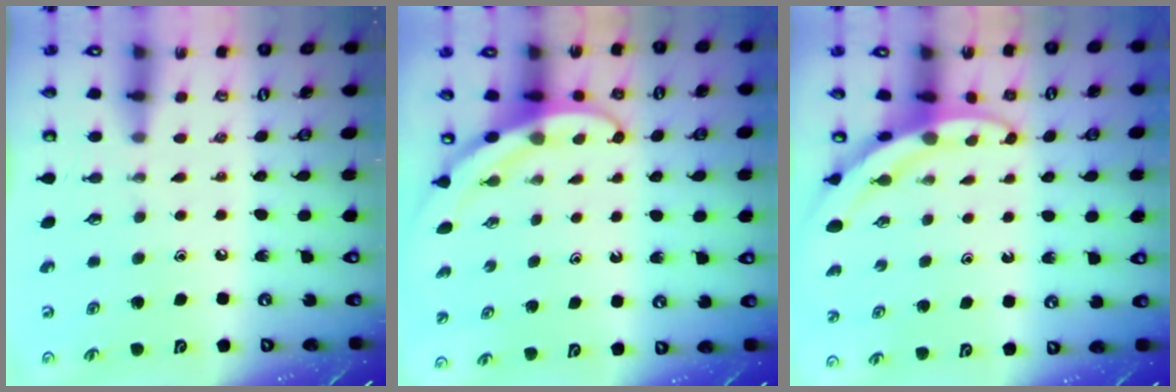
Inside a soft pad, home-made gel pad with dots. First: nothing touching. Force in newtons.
{"total": 3.7, "press": 3.7, "slide": 0.3}
{"total": 3.3, "press": 3.3, "slide": 0.2}